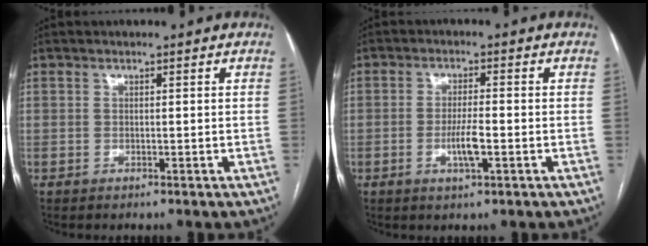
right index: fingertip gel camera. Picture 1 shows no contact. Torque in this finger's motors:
{"motor_torque": [0.99, -0.09, 0.50, 0.07]}